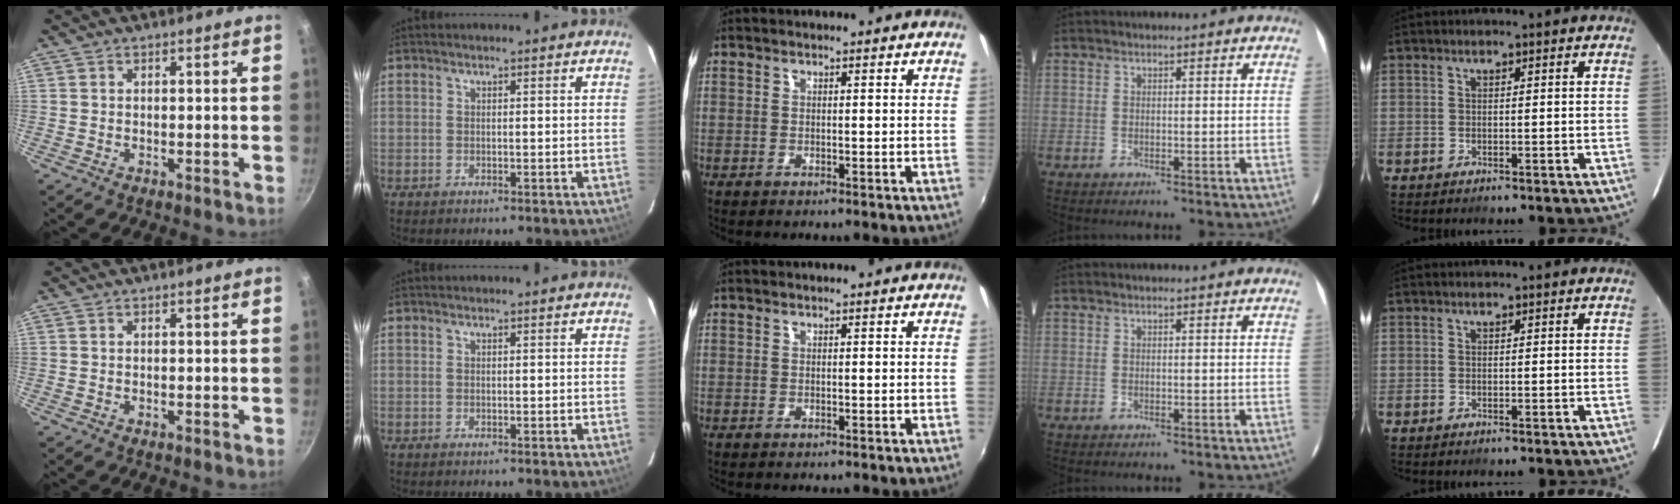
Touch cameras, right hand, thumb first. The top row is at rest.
{}